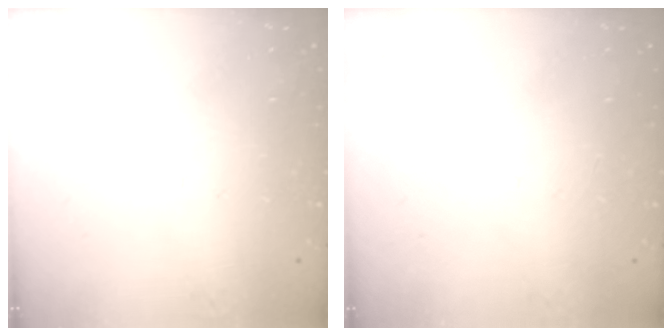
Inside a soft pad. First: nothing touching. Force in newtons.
{"total": 0.0}